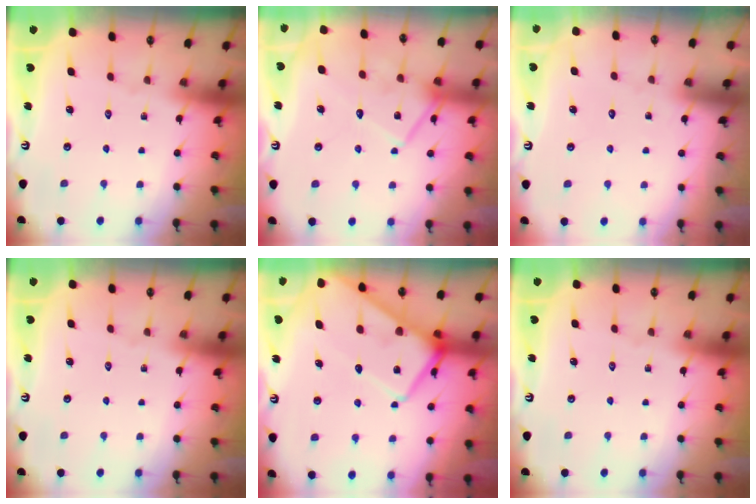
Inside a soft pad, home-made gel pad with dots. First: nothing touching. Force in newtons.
{"total": 13.9, "press": 13.8, "slide": 0.9}
{"total": 4.4, "press": 4.4, "slide": 0.5}
{"total": 0.0}
{"total": 15.3, "press": 15.2, "slide": 1.7}
{"total": 0.0}